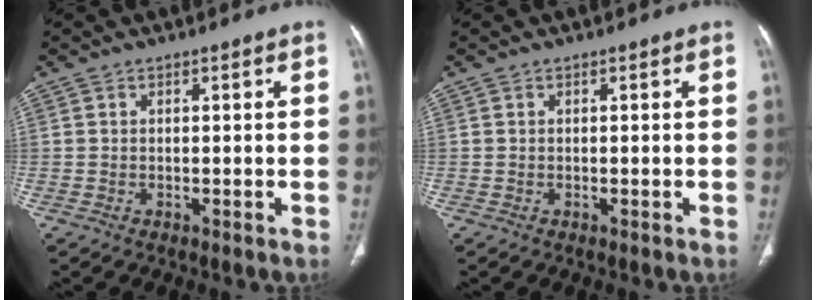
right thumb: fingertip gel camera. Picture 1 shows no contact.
{"total": 0.0}